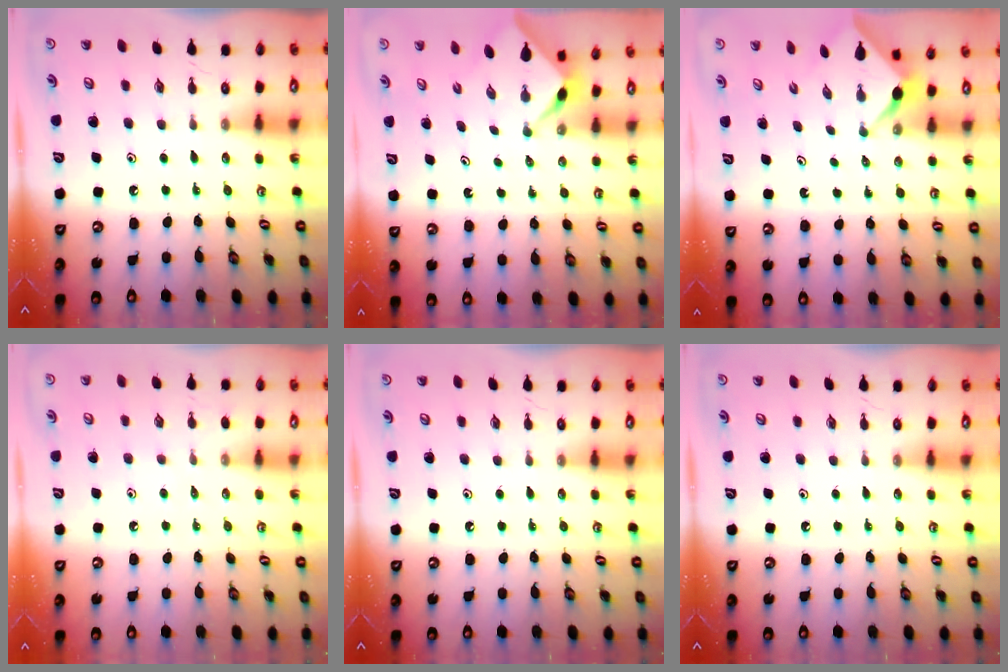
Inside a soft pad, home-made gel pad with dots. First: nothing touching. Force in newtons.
{"total": 2.2, "press": 2.2, "slide": 0.2}
{"total": 2.5, "press": 2.5, "slide": 0.3}
{"total": 2.5, "press": 2.5, "slide": 0.5}
{"total": 0.0}
{"total": 0.0}